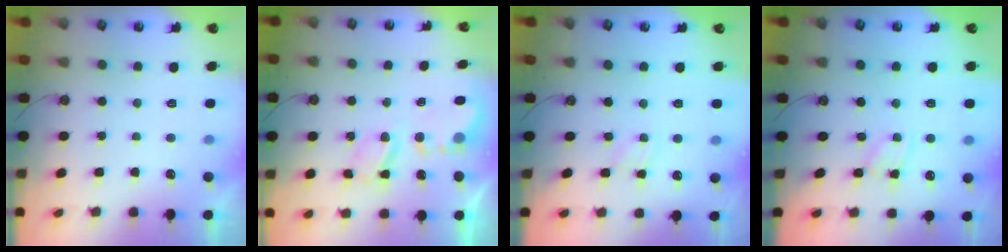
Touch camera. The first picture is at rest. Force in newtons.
{"total": 5.8, "press": 5.8, "slide": 0.3}
{"total": 1.6, "press": 1.6, "slide": 0.2}
{"total": 1.7, "press": 1.7, "slide": 0.3}